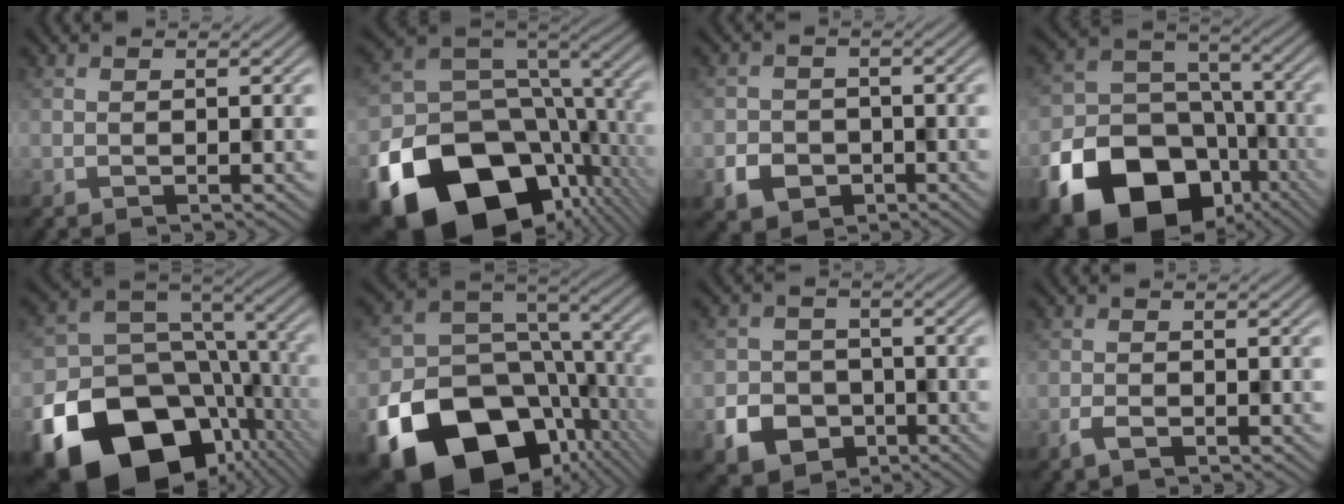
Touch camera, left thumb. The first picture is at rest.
{"total": 21.0, "force": [-9.2, 14.7, 11.8], "torque": [-0.262, -0.039, -0.132]}
{"total": 4.1, "force": [-1.8, 3.4, 1.5], "torque": [-0.030, -0.009, -0.037]}
{"total": 21.8, "force": [-11.5, 16.2, 9.2], "torque": [-0.191, -0.074, -0.192]}
{"total": 22.4, "force": [-10.3, 16.4, 11.2], "torque": [-0.236, -0.047, -0.153]}
{"total": 22.5, "force": [-10.6, 16.5, 11.1], "torque": [-0.230, -0.056, -0.154]}
{"total": 6.7, "force": [-3.1, 5.4, 2.4], "torque": [-0.047, -0.013, -0.065]}
{"total": 1.9, "force": [-1.2, 0.9, 1.2], "torque": [-0.027, -0.002, -0.026]}